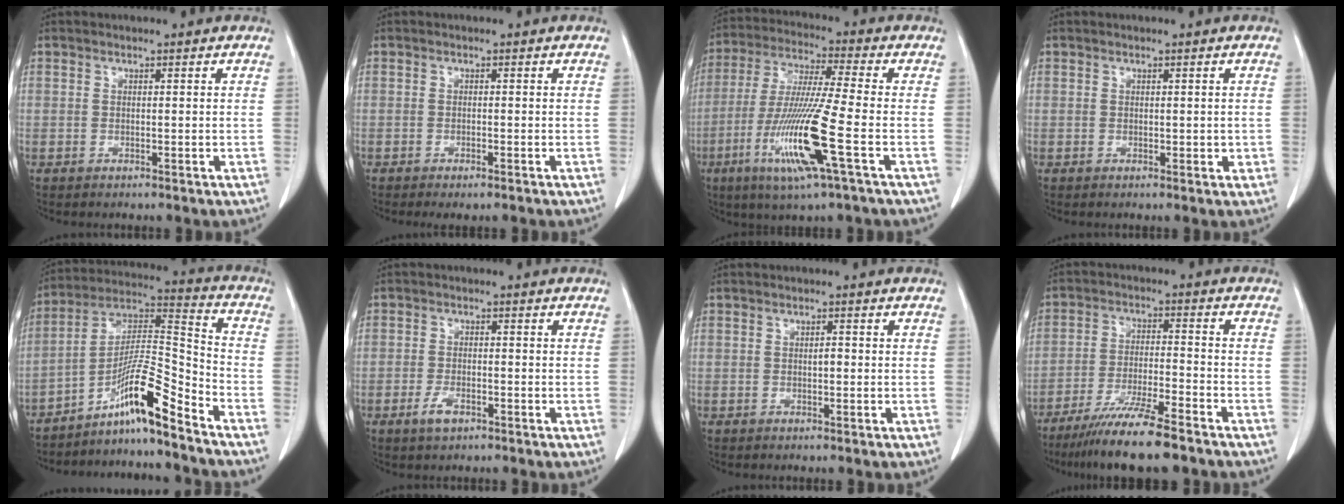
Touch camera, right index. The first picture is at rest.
{"total": 2.2, "force": [-1.6, 0.5, 1.4], "torque": [-0.017, -0.005, -0.020]}
{"total": 14.7, "force": [-5.1, -0.5, 13.8], "torque": [-0.284, -0.025, -0.102]}
{"total": 1.2, "force": [0.1, 0.8, 0.9], "torque": [-0.006, 0.001, 0.003]}
{"total": 11.8, "force": [-8.6, -0.5, 8.0], "torque": [-0.149, 0.018, -0.152]}
{"total": 3.0, "force": [-1.8, 1.4, 2.1], "torque": [-0.043, 0.001, -0.030]}
{"total": 1.0, "force": [0.0, 0.3, 0.9], "torque": [-0.015, 0.001, 0.000]}
{"total": 12.0, "force": [-9.4, 0.5, 7.5], "torque": [-0.124, -0.032, -0.156]}